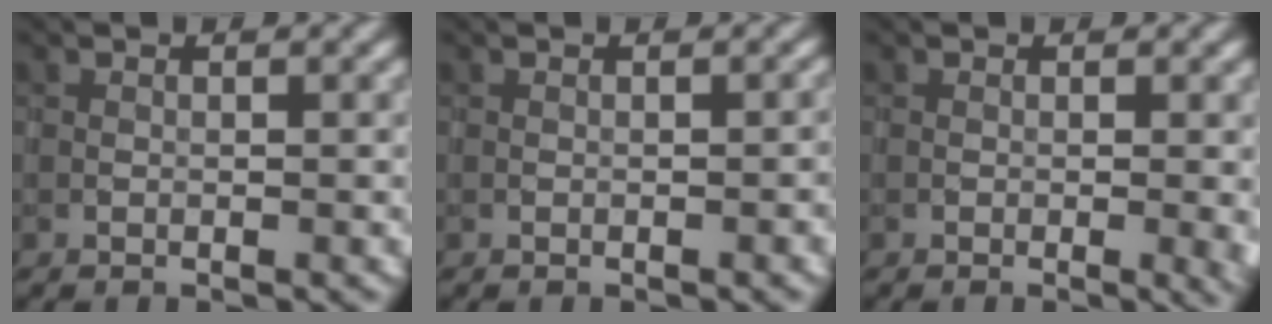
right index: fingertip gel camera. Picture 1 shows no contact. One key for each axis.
{"total": 1.0, "fx": -0.7, "fy": 0.3, "fz": 0.6, "tx": -0.010, "ty": 0.001, "tz": -0.006}
{"total": 2.2, "fx": -0.4, "fy": 0.7, "fz": 2.0, "tx": -0.029, "ty": -0.008, "tz": -0.003}